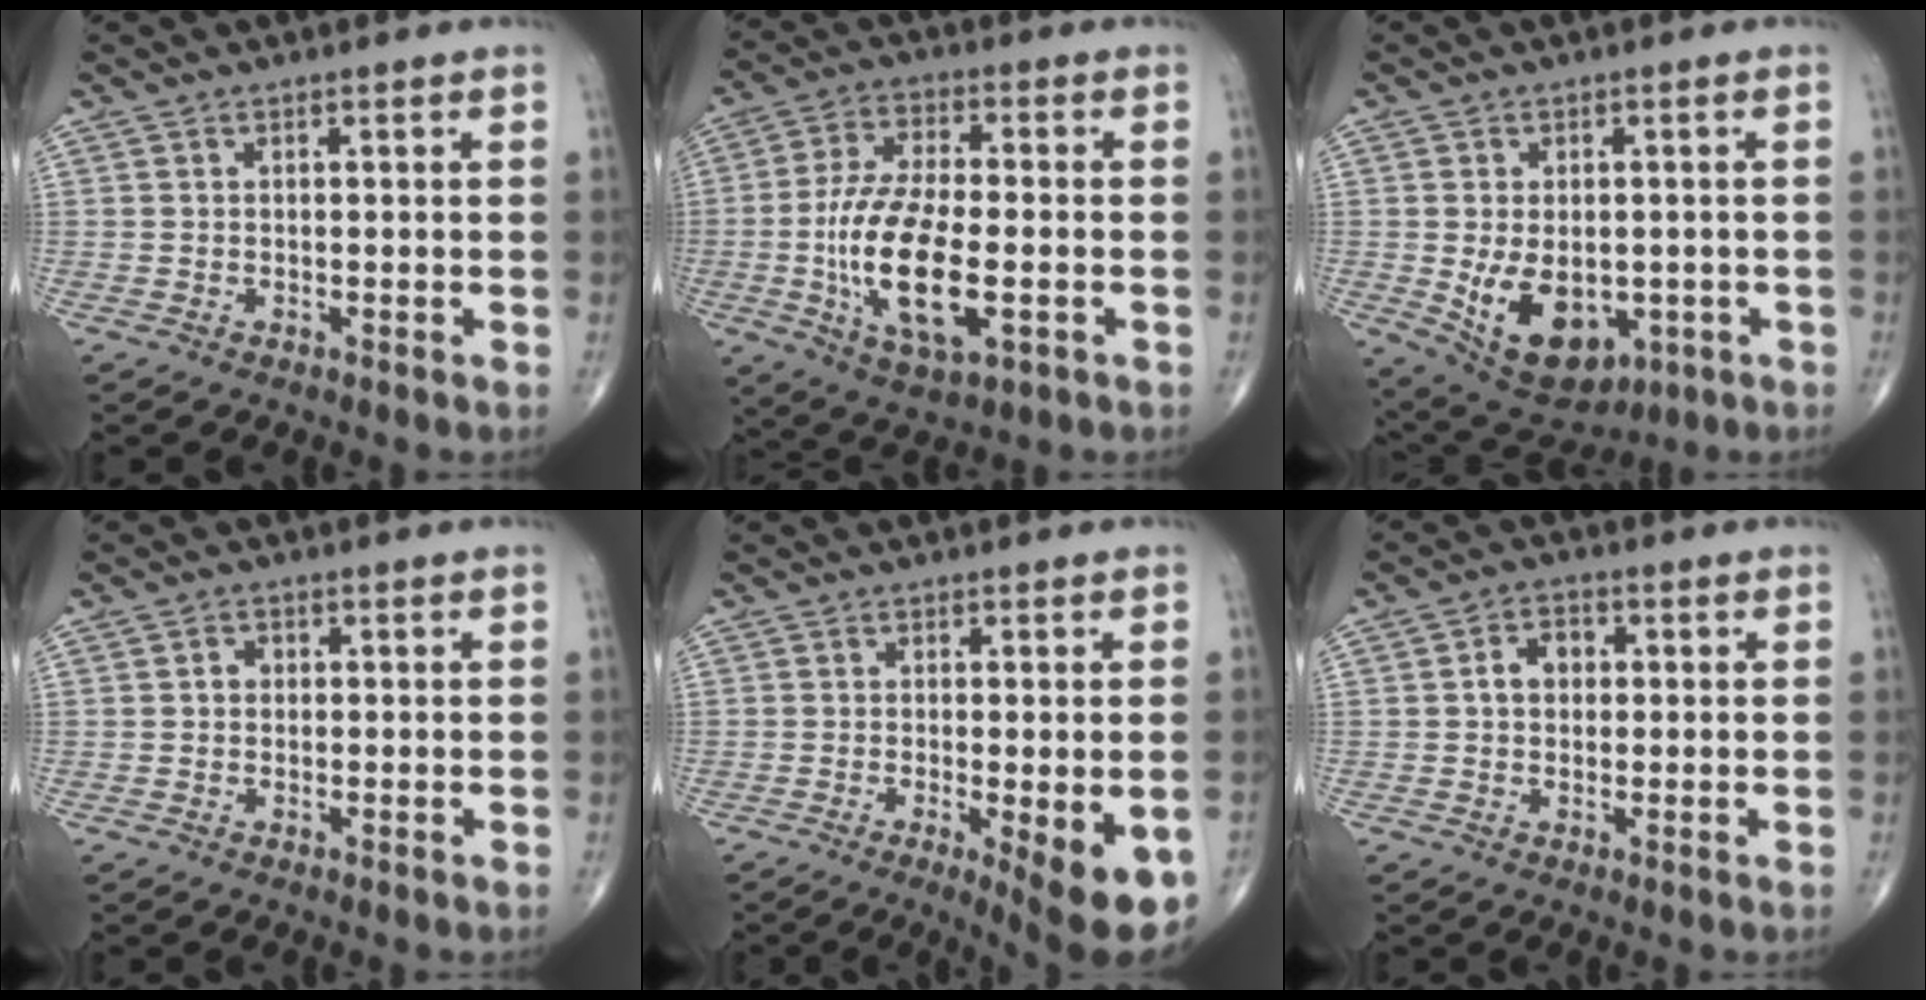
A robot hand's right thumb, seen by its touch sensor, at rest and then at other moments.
{"total": 16.7, "force": [-3.4, 7.1, 14.8], "torque": [-0.286, 0.004, -0.058]}
{"total": 13.1, "force": [-2.9, 8.5, 9.5], "torque": [-0.130, -0.004, -0.020]}
{"total": 1.6, "force": [0.1, 1.4, 0.7], "torque": [-0.004, 0.005, -0.002]}
{"total": 10.7, "force": [-3.9, 2.7, 9.6], "torque": [-0.120, -0.020, -0.051]}
{"total": 4.4, "force": [0.5, 3.4, 2.8], "torque": [-0.033, 0.014, 0.002]}